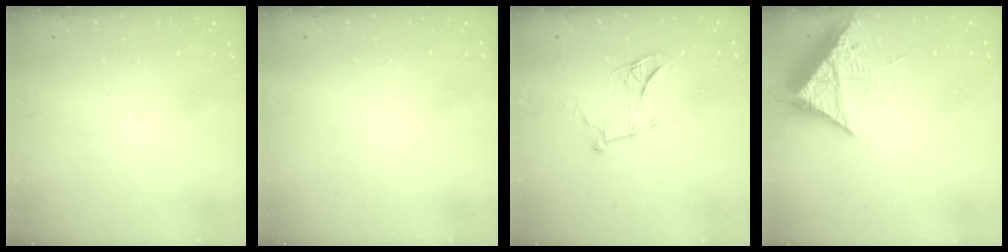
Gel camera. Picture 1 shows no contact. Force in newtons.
{"total": 1.5, "press": 1.5, "slide": 0.1}
{"total": 12.1, "press": 12.1, "slide": 0.9}
{"total": 9.7, "press": 9.7, "slide": 1.0}